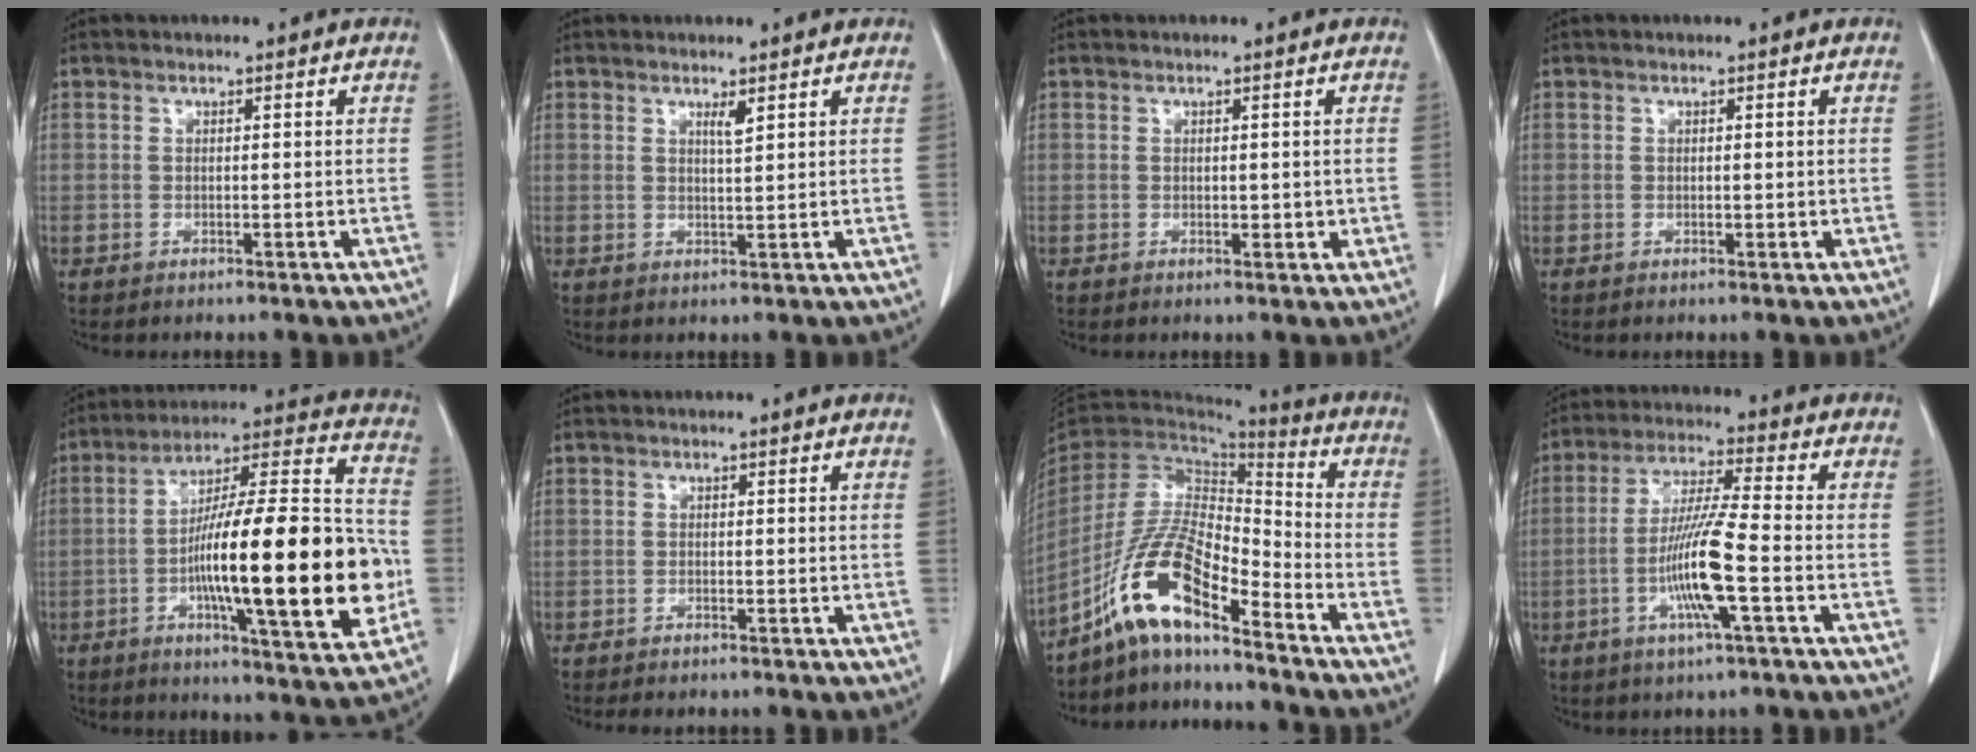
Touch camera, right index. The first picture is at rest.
{"total": 1.5, "force": [1.0, 0.0, 1.2], "torque": [-0.020, -0.006, 0.017]}
{"total": 1.8, "force": [0.0, 1.0, 1.5], "torque": [-0.018, -0.002, 0.004]}
{"total": 0.7, "force": [0.1, 0.4, 0.6], "torque": [-0.009, -0.002, 0.003]}
{"total": 27.0, "force": [-4.8, 3.4, 26.3], "torque": [-0.378, 0.006, -0.079]}
{"total": 1.6, "force": [-1.4, 0.3, 0.7], "torque": [-0.011, -0.003, -0.016]}
{"total": 12.5, "force": [-8.8, 2.7, 8.4], "torque": [-0.174, 0.015, -0.162]}
{"total": 10.7, "force": [-3.1, -0.1, 10.3], "torque": [-0.202, -0.008, -0.063]}